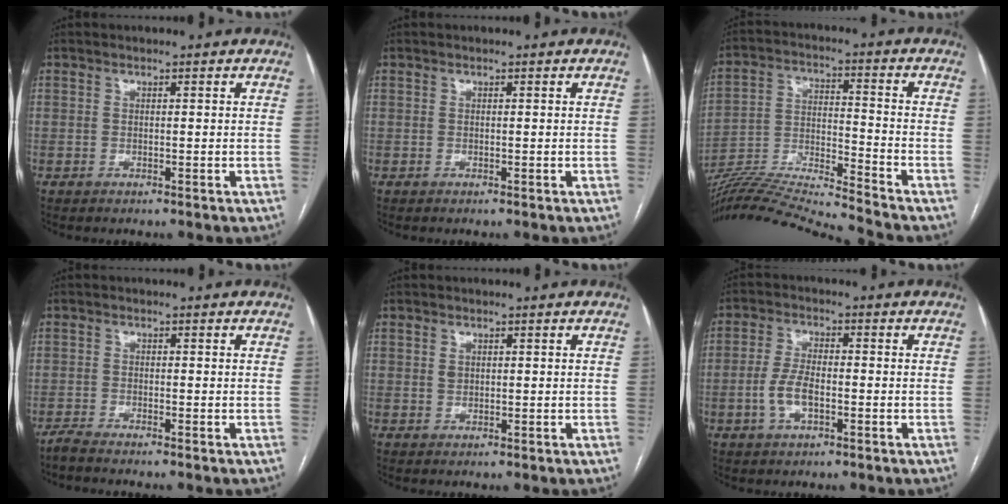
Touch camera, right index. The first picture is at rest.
{"total": 0.0}
{"total": 17.8, "force": [-16.7, -2.7, 5.5], "torque": [-0.096, 0.002, -0.288]}
{"total": 2.2, "force": [-2.0, -0.5, 0.7], "torque": [-0.016, -0.003, -0.038]}
{"total": 1.1, "force": [0.5, 0.8, 0.5], "torque": [-0.013, 0.002, 0.011]}
{"total": 5.0, "force": [-1.3, 2.1, 4.4], "torque": [-0.099, 0.006, -0.025]}